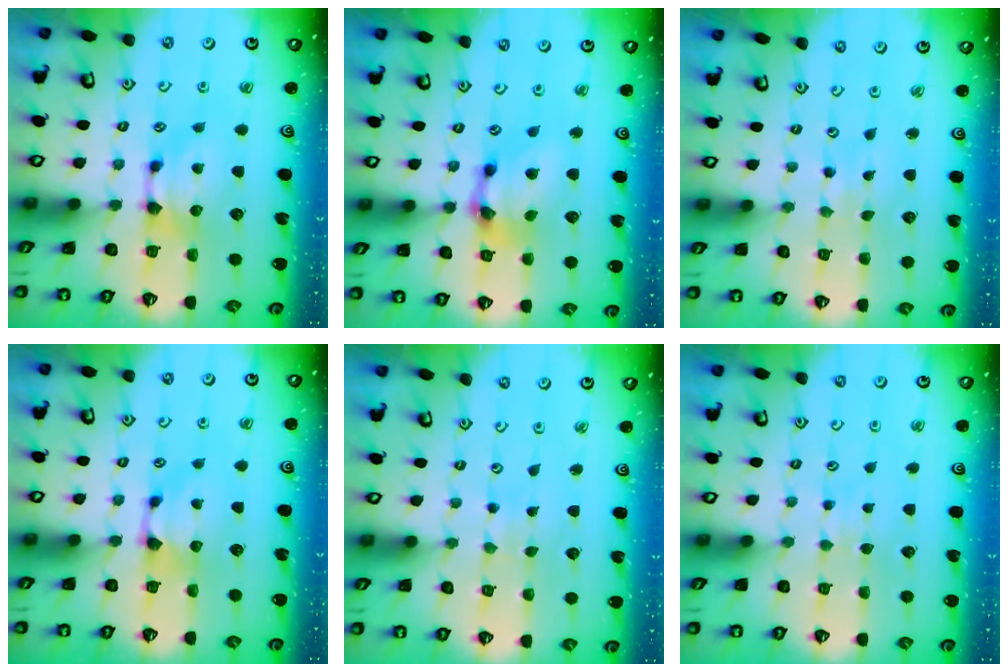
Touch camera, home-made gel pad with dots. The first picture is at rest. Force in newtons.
{"total": 6.4, "press": 6.1, "slide": 1.9}
{"total": 4.0, "press": 4.0, "slide": 0.1}
{"total": 0.8, "press": 0.2, "slide": 0.8}
{"total": 5.4, "press": 5.4, "slide": 0.2}
{"total": 3.7, "press": 3.7, "slide": 0.3}